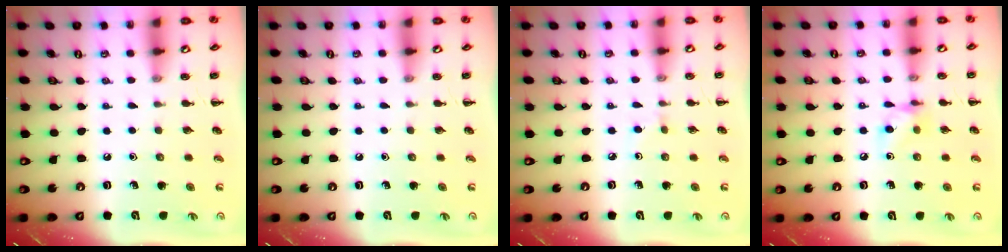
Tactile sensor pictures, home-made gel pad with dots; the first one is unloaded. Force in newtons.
{"total": 0.0}
{"total": 2.0, "press": 1.7, "slide": 1.0}
{"total": 6.9, "press": 6.8, "slide": 0.8}